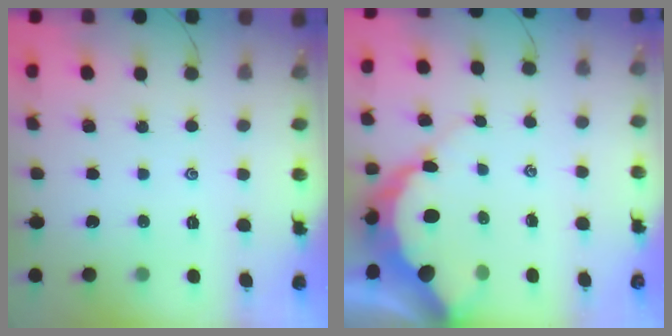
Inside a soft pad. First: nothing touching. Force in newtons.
{"total": 9.6, "press": 9.6, "slide": 0.9}